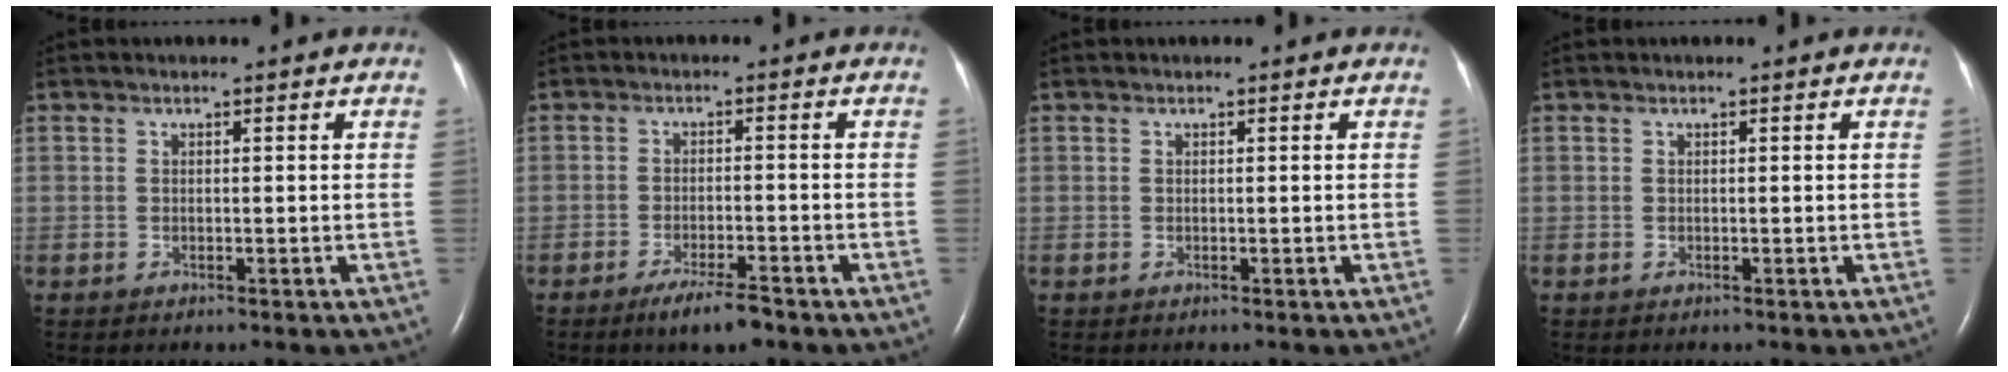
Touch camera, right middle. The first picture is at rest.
{"total": 5.1, "force": [-3.7, 0.6, 3.5], "torque": [-0.068, -0.009, -0.062]}
{"total": 0.0}
{"total": 0.0}